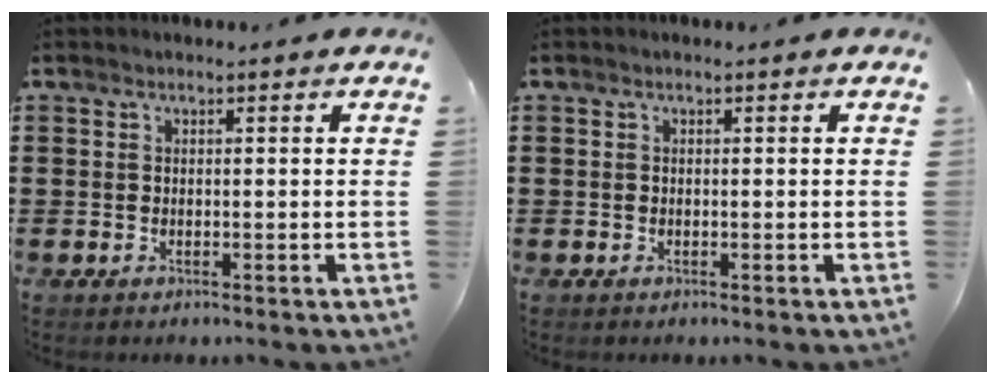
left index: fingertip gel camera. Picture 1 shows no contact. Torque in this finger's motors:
{"motor_torque": [-0.14, 0.14, 0.00, -0.01]}